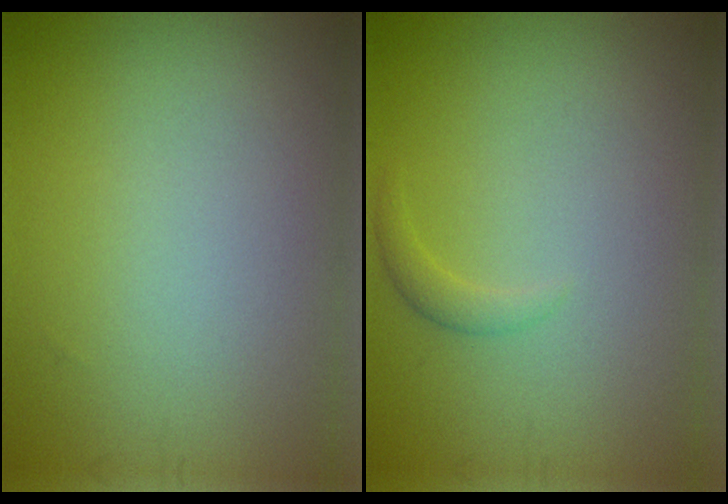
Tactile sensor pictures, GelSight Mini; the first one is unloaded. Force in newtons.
{"total": 1.0, "press": 1.0, "slide": 0.0}